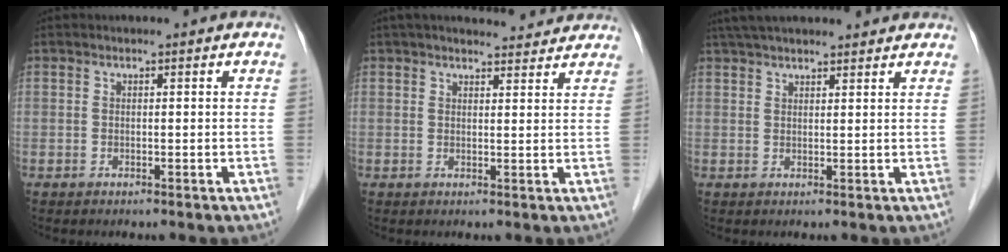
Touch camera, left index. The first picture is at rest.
{"total": 10.7, "force": [9.9, 2.1, 3.5], "torque": [-0.042, 0.021, 0.123]}
{"total": 11.9, "force": [10.5, 2.6, 5.0], "torque": [-0.074, 0.048, 0.152]}